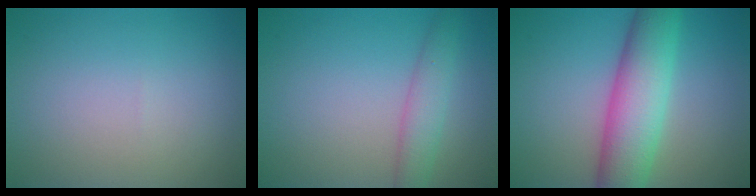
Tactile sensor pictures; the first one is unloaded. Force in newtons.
{"total": 2.7, "press": 2.7, "slide": 0.1}
{"total": 7.9, "press": 7.9, "slide": 0.2}